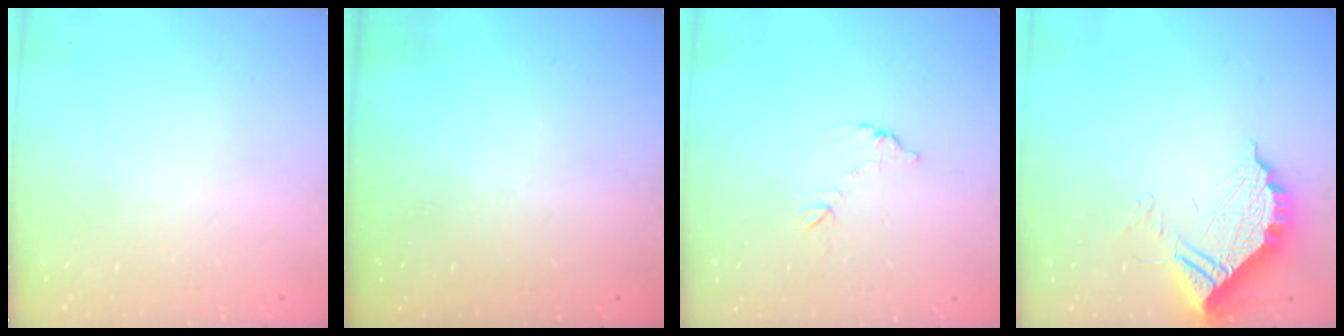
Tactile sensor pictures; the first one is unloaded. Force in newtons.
{"total": 3.2, "press": 3.2, "slide": 0.1}
{"total": 6.2, "press": 6.2, "slide": 0.4}
{"total": 11.5, "press": 11.5, "slide": 1.1}